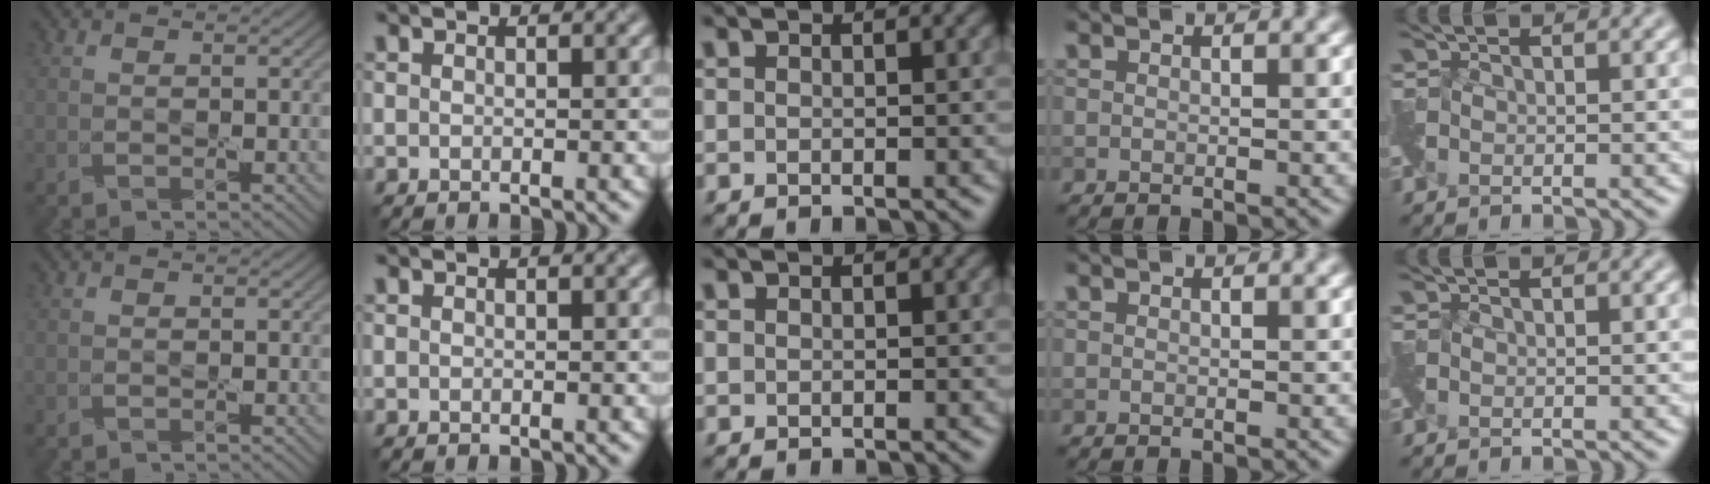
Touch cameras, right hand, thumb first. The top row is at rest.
{}